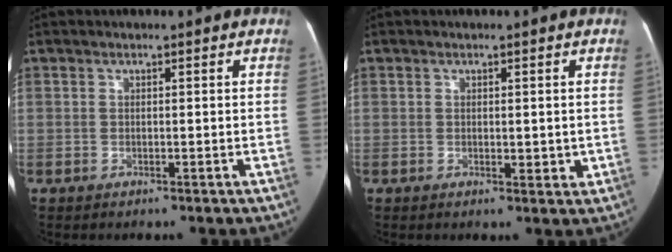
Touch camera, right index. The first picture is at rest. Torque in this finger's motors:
{"motor_torque": [-0.01, 0.08, 0.01, 0.00]}